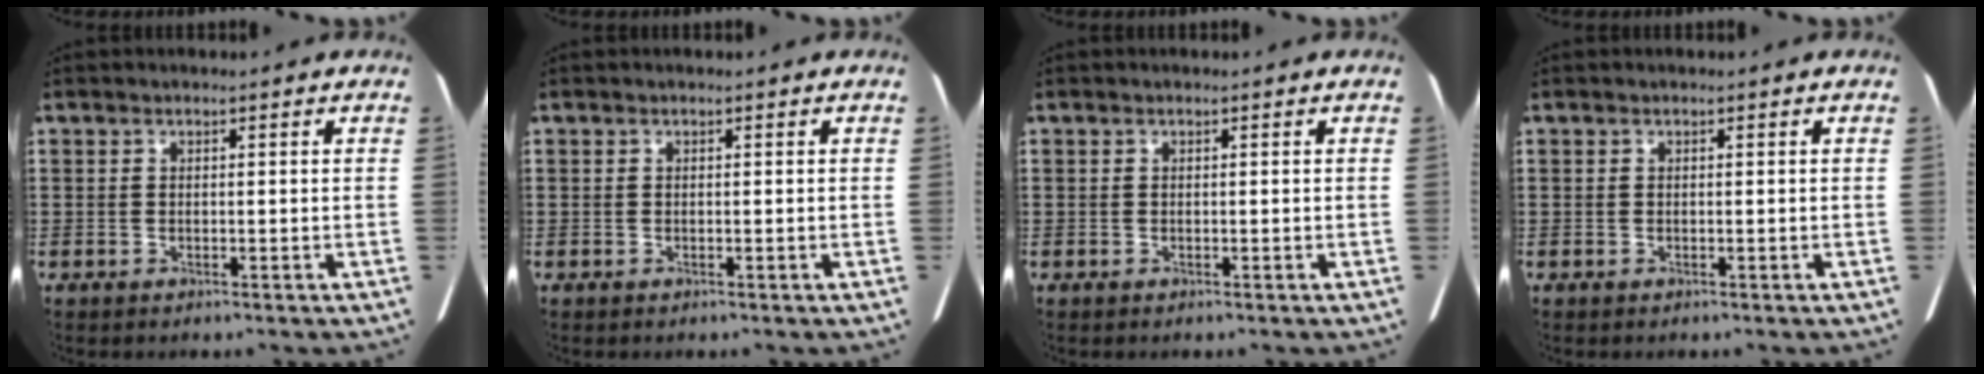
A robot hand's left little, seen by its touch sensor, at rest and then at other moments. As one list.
[{"total": 0.0}, {"total": 0.0}, {"total": 0.0}]